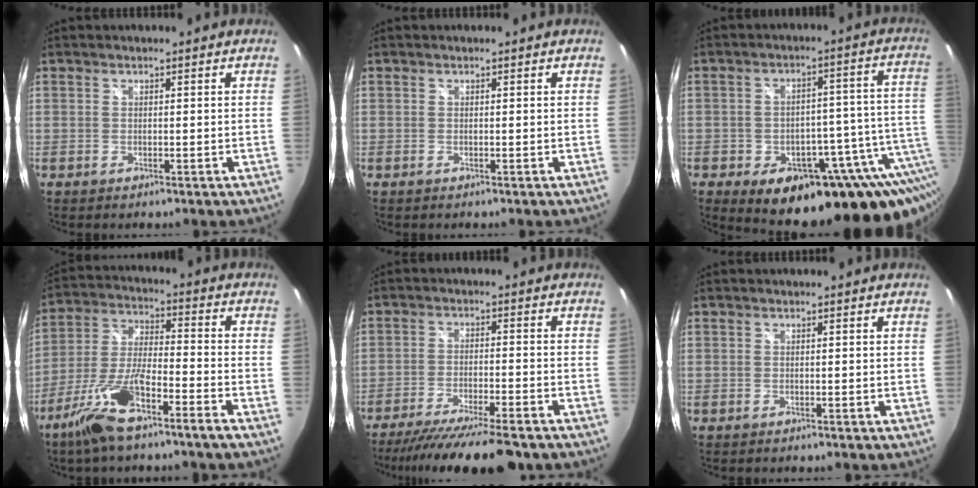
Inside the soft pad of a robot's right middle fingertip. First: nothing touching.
{"total": 0.0}
{"total": 24.9, "force": [-10.1, 12.1, 19.3], "torque": [-0.257, -0.013, -0.121]}
{"total": 12.5, "force": [-8.5, 1.5, 9.1], "torque": [-0.203, -0.013, -0.160]}
{"total": 16.3, "force": [-14.0, 1.7, 8.3], "torque": [-0.161, -0.032, -0.219]}
{"total": 0.0}